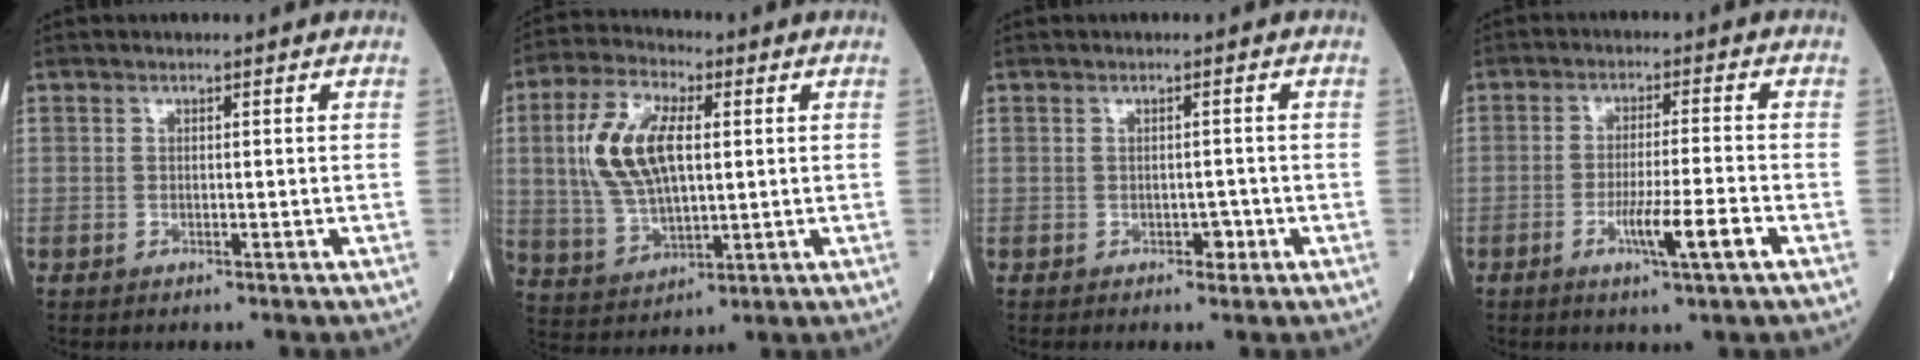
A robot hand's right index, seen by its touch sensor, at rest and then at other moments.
{"total": 12.3, "force": [2.2, 5.3, 10.9], "torque": [-0.240, 0.011, 0.046]}
{"total": 1.4, "force": [-0.5, 0.9, 1.0], "torque": [-0.012, 0.001, -0.004]}
{"total": 6.8, "force": [-2.8, -0.3, 6.2], "torque": [-0.106, -0.011, -0.050]}